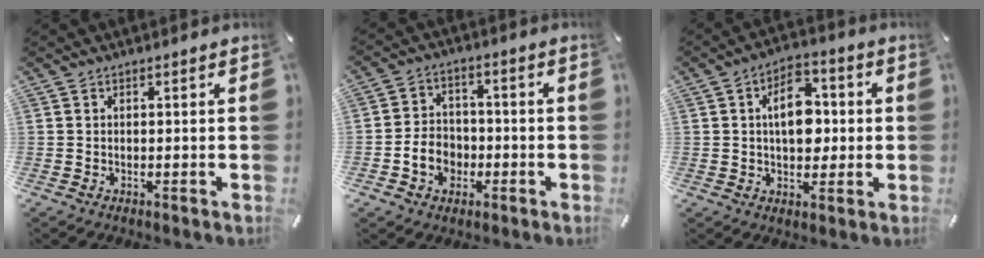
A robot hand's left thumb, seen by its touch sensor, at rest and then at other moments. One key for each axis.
{"total": 7.6, "fx": -2.2, "fy": 6.5, "fz": 3.2, "tx": -0.069, "ty": 0.015, "tz": -0.040}
{"total": 10.8, "fx": 1.0, "fy": 7.3, "fz": 7.9, "tx": -0.119, "ty": 0.005, "tz": 0.015}